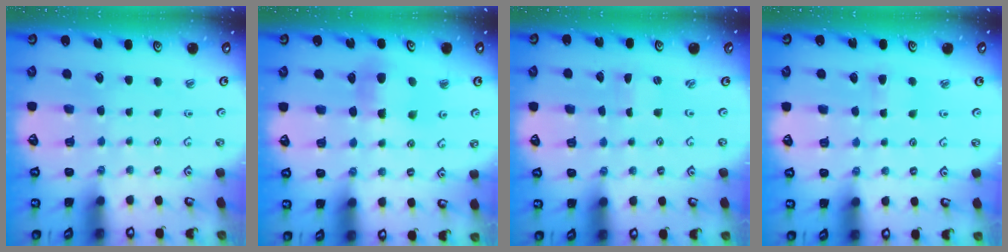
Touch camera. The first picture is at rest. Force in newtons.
{"total": 6.1, "press": 6.1, "slide": 0.5}
{"total": 0.0}
{"total": 2.8, "press": 2.8, "slide": 0.5}